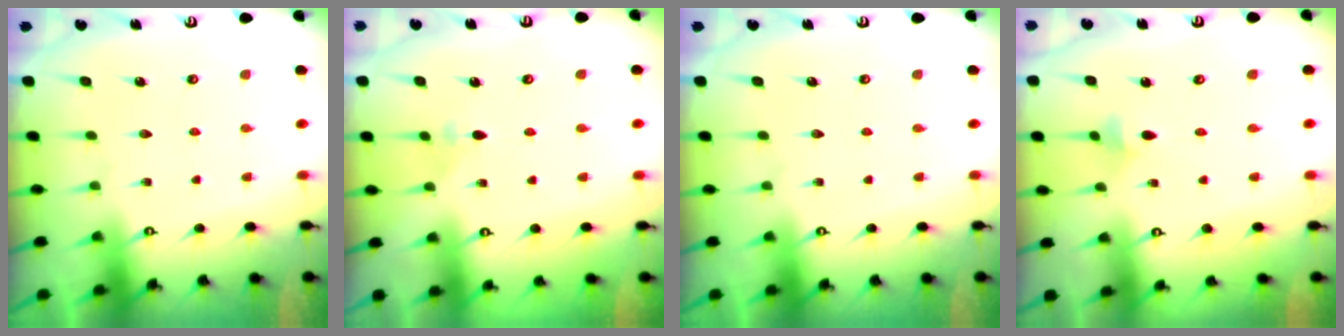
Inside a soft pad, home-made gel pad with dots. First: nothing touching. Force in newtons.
{"total": 2.7, "press": 2.6, "slide": 0.6}
{"total": 0.0}
{"total": 3.0, "press": 2.9, "slide": 0.7}